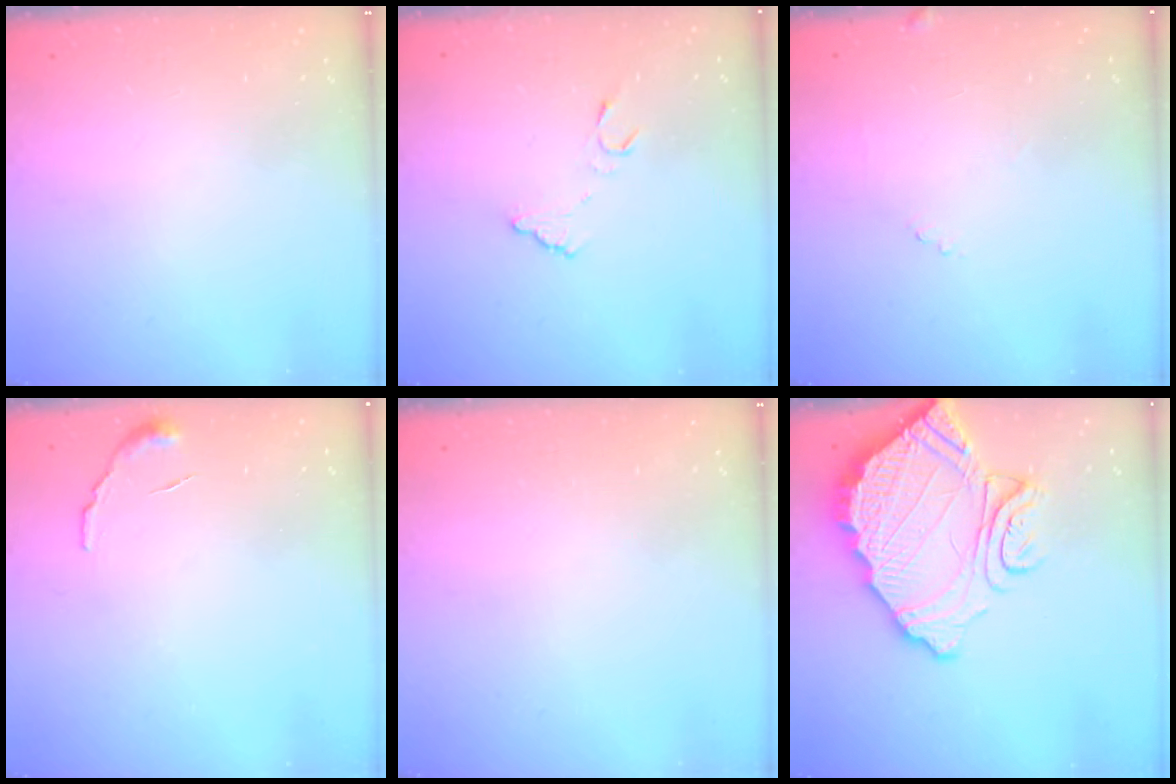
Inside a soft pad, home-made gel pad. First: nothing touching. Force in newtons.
{"total": 7.2, "press": 7.1, "slide": 0.5}
{"total": 5.5, "press": 5.5, "slide": 0.4}
{"total": 5.0, "press": 5.0, "slide": 0.2}
{"total": 0.0}
{"total": 17.7, "press": 17.6, "slide": 1.5}